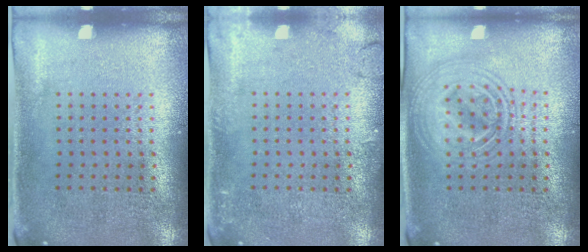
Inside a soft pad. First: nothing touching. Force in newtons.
{"total": 1.7, "press": 1.7, "slide": 0.3}
{"total": 2.7, "press": 2.7, "slide": 0.3}